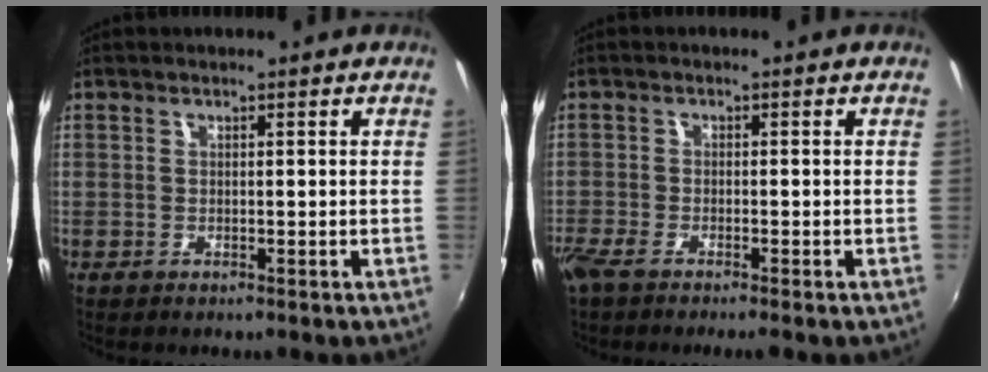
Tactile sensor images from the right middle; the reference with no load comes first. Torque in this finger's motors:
{"motor_torque": [0.07, -0.13, 0.36, 0.07]}